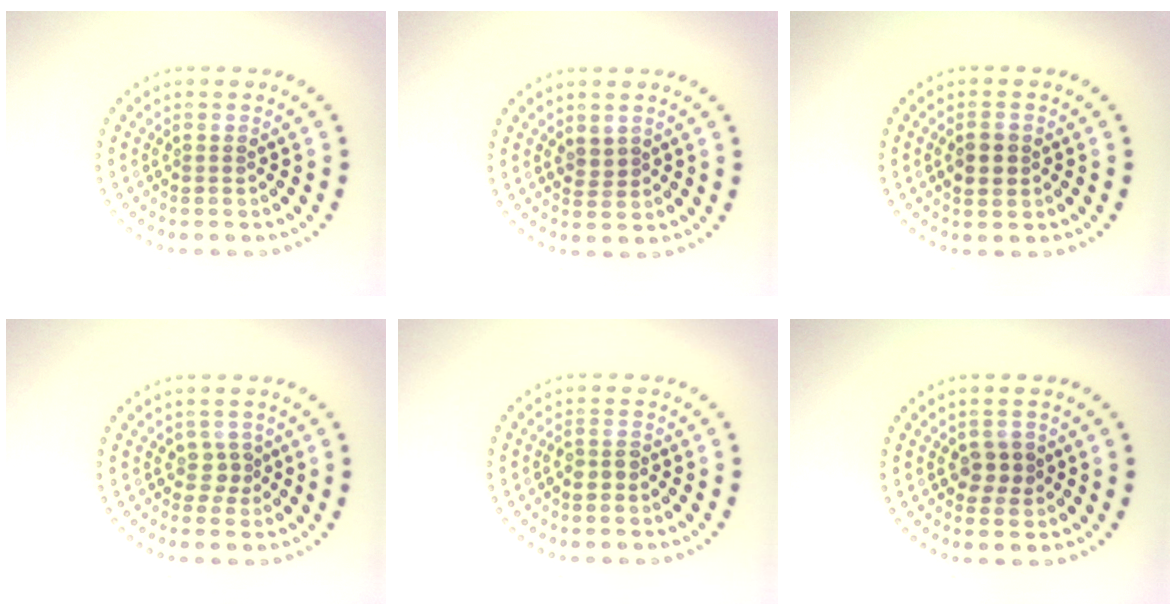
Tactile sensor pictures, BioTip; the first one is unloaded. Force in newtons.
{"total": 0.8, "press": 0.6, "slide": 0.6}
{"total": 2.5, "press": 2.5, "slide": 0.1}
{"total": 1.5, "press": 1.1, "slide": 1.0}
{"total": 1.6, "press": 1.4, "slide": 0.8}
{"total": 2.2, "press": 2.2, "slide": 0.6}